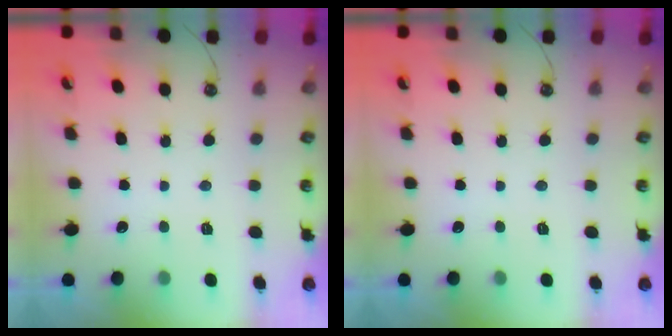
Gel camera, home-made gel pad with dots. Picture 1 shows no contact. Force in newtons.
{"total": 0.0}